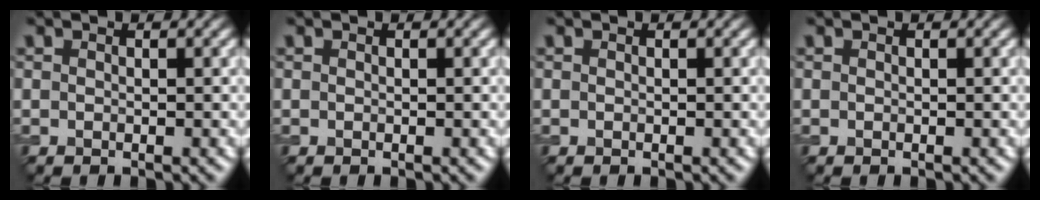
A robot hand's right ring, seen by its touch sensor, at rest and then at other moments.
{"total": 0.0}
{"total": 0.0}
{"total": 0.0}